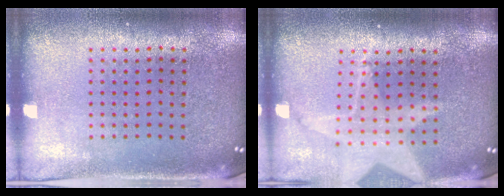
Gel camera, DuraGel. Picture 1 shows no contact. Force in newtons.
{"total": 1.8, "press": 1.5, "slide": 1.1}